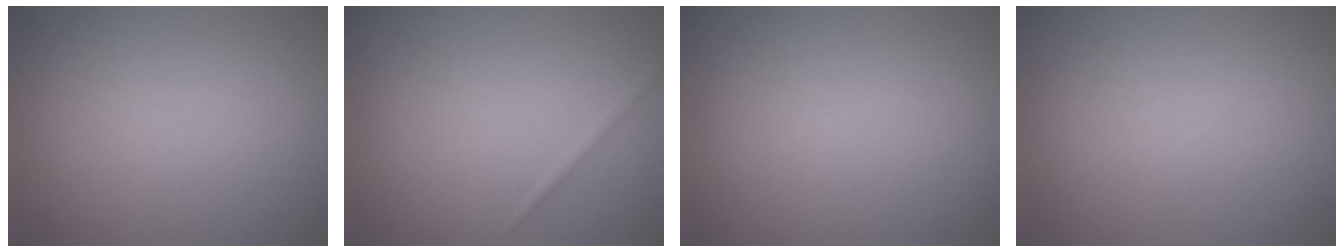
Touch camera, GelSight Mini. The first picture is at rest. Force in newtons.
{"total": 0.6, "press": 0.6, "slide": 0.0}
{"total": 0.0}
{"total": 0.0}